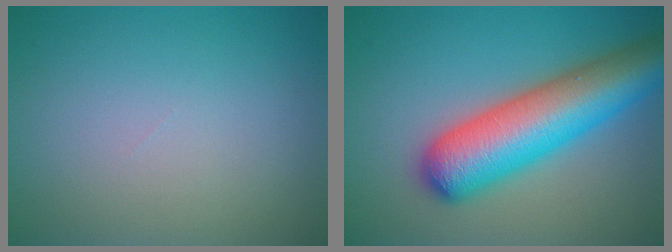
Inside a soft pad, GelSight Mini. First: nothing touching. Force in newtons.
{"total": 10.1, "press": 10.1, "slide": 0.4}